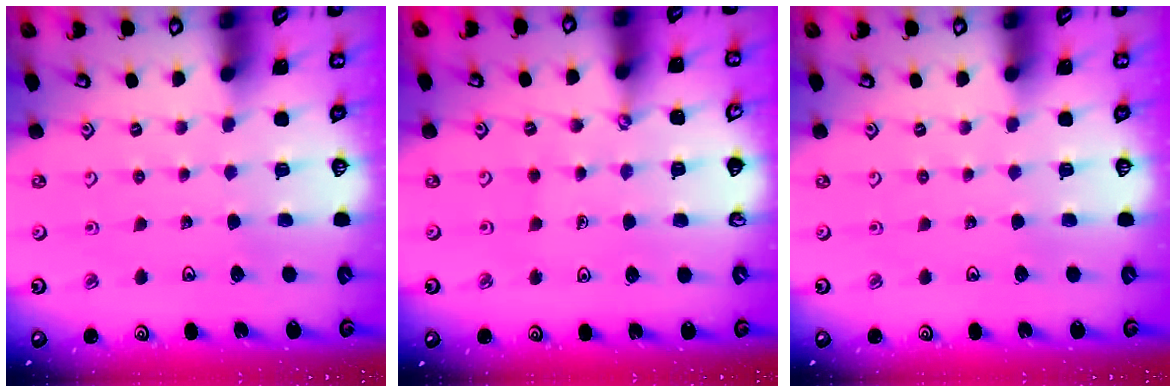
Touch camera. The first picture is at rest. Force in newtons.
{"total": 1.1, "press": 1.1, "slide": 0.1}
{"total": 0.0}